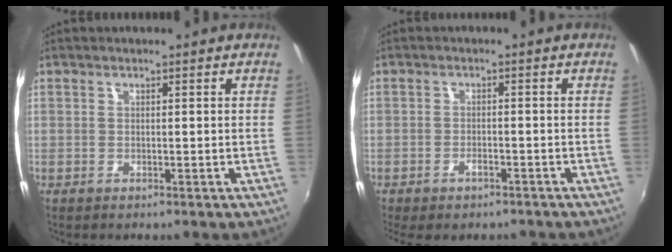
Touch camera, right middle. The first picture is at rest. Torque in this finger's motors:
{"motor_torque": [1.08, -1.06, 0.28, 0.15]}